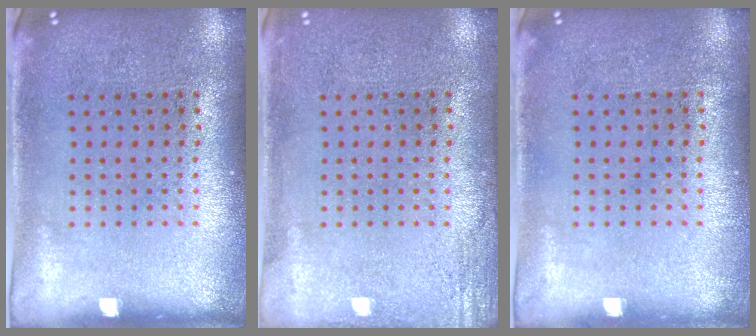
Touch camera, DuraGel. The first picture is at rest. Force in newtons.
{"total": 1.8, "press": 1.8, "slide": 0.2}
{"total": 0.0}